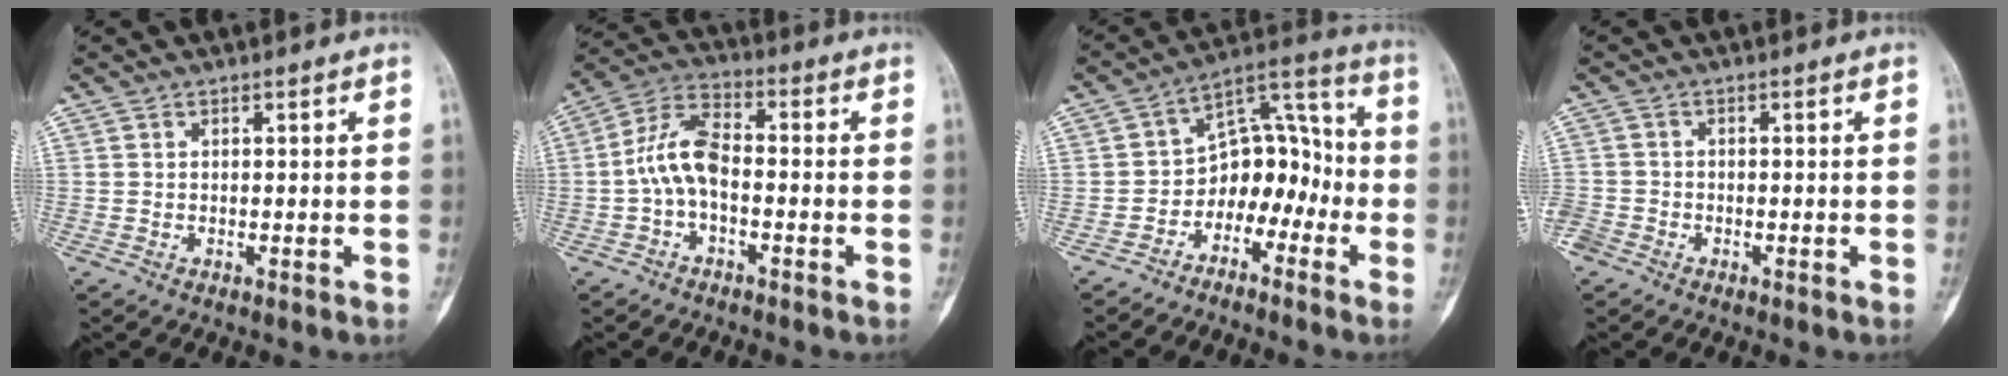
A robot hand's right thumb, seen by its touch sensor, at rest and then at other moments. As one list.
[{"total": 8.7, "force": [-1.4, 4.7, 7.2], "torque": [-0.141, 0.034, -0.037]}, {"total": 10.7, "force": [-4.1, 7.8, 6.2], "torque": [-0.042, 0.080, -0.080]}, {"total": 3.6, "force": [-2.3, 2.5, 1.2], "torque": [-0.028, 0.007, -0.050]}]